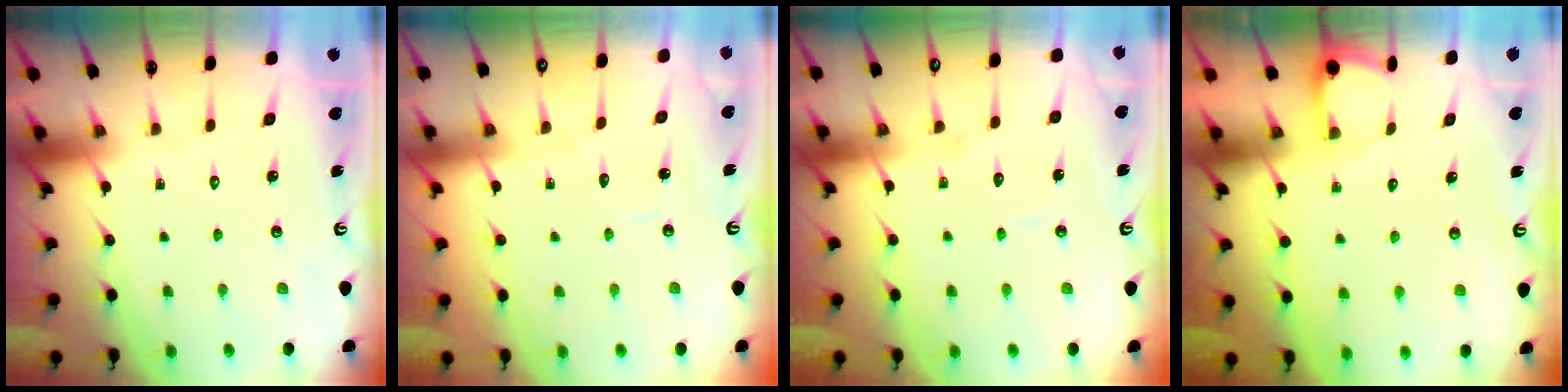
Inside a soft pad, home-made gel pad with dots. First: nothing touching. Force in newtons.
{"total": 2.7, "press": 2.7, "slide": 0.3}
{"total": 5.4, "press": 5.4, "slide": 0.5}
{"total": 1.8, "press": 1.8, "slide": 0.1}